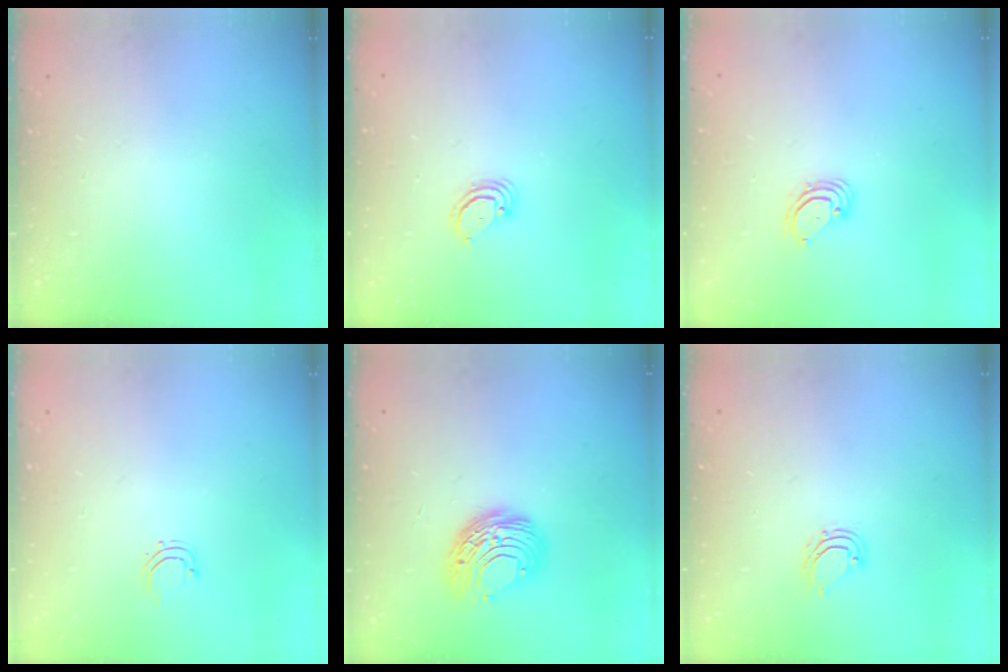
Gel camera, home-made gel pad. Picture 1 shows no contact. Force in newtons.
{"total": 2.9, "press": 2.9, "slide": 0.3}
{"total": 3.9, "press": 3.9, "slide": 0.1}
{"total": 2.8, "press": 2.7, "slide": 0.5}
{"total": 9.5, "press": 9.5, "slide": 0.5}
{"total": 6.3, "press": 6.3, "slide": 0.4}